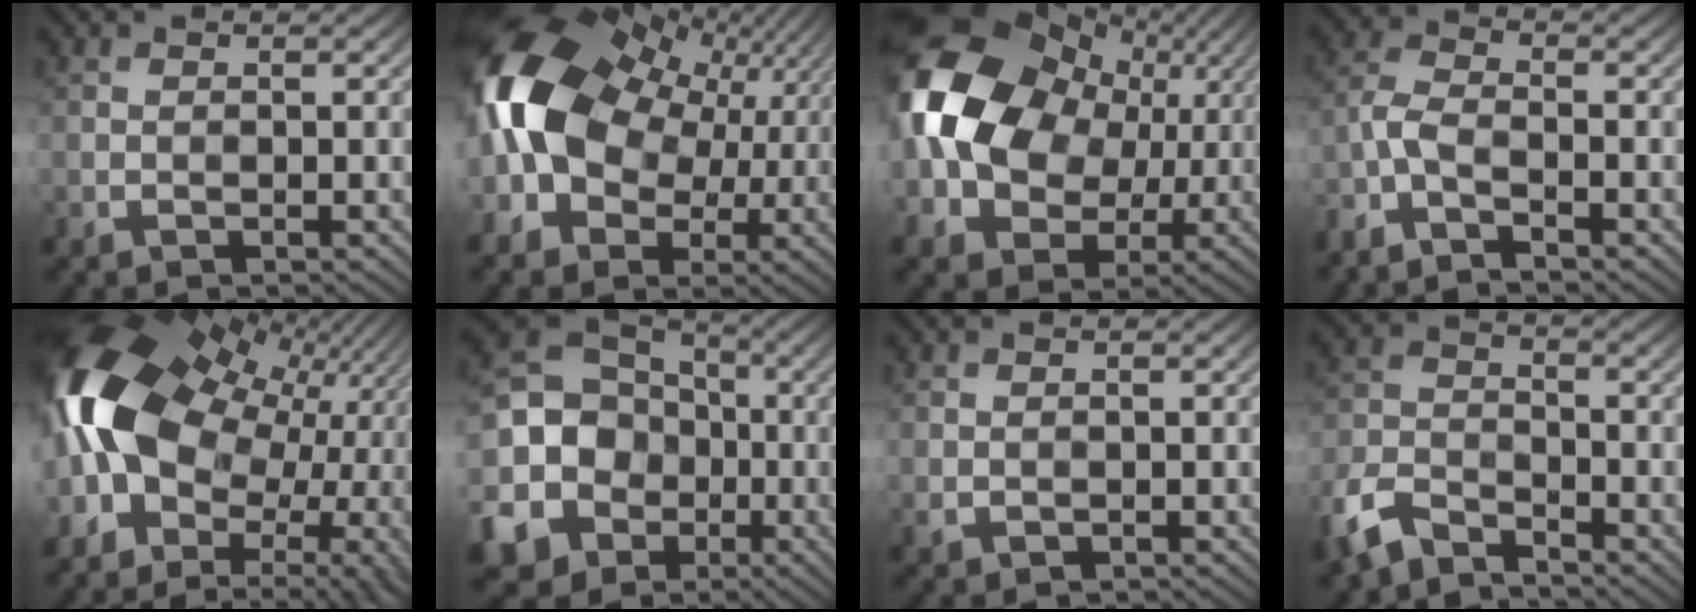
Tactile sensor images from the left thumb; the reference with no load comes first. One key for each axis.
{"total": 18.2, "fx": 1.4, "fy": 12.8, "fz": 12.8, "tx": -0.261, "ty": -0.013, "tz": 0.034}
{"total": 19.8, "fx": 2.7, "fy": 15.1, "fz": 12.4, "tx": -0.265, "ty": 0.005, "tz": 0.066}
{"total": 4.1, "fx": -3.2, "fy": 1.0, "fz": 2.3, "tx": -0.060, "ty": -0.006, "tz": -0.079}
{"total": 19.1, "fx": -0.9, "fy": 11.9, "fz": 14.9, "tx": -0.285, "ty": -0.035, "tz": 0.012}
{"total": 18.4, "fx": -5.4, "fy": 16.3, "fz": 6.8, "tx": -0.211, "ty": -0.036, "tz": -0.120}
{"total": 0.7, "fx": -0.3, "fy": 0.5, "fz": 0.4, "tx": -0.008, "ty": -0.003, "tz": -0.005}
{"total": 7.0, "fx": -5.5, "fy": 2.7, "fz": 3.4, "tx": -0.078, "ty": -0.010, "tz": -0.129}